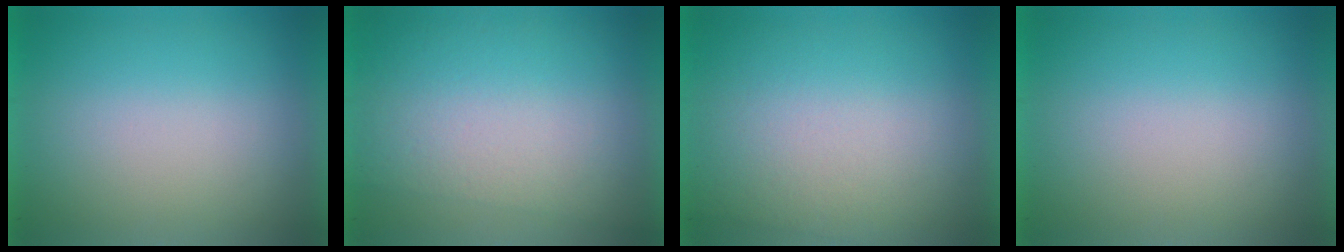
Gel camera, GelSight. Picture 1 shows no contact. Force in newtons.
{"total": 2.8}
{"total": 2.4}
{"total": 0.0}